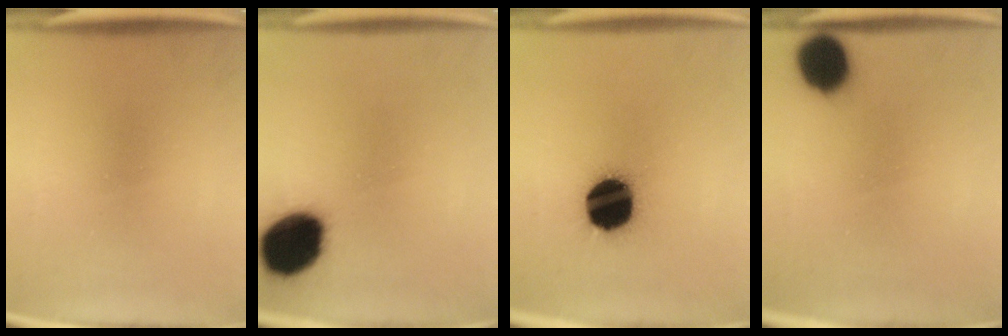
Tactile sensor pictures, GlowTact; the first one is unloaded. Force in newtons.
{"total": 17.1}
{"total": 18.0}
{"total": 8.5}